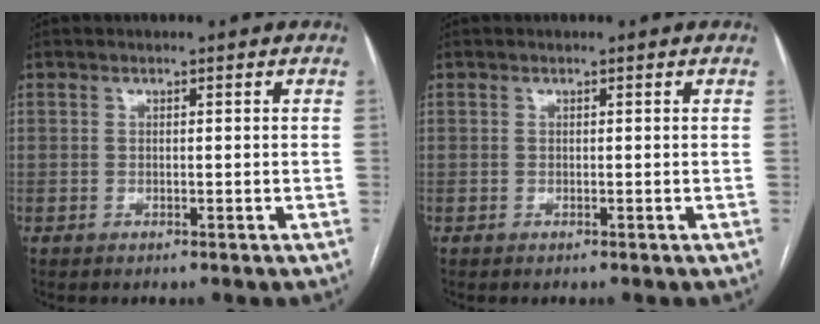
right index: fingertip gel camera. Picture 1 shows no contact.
{"total": 0.0}